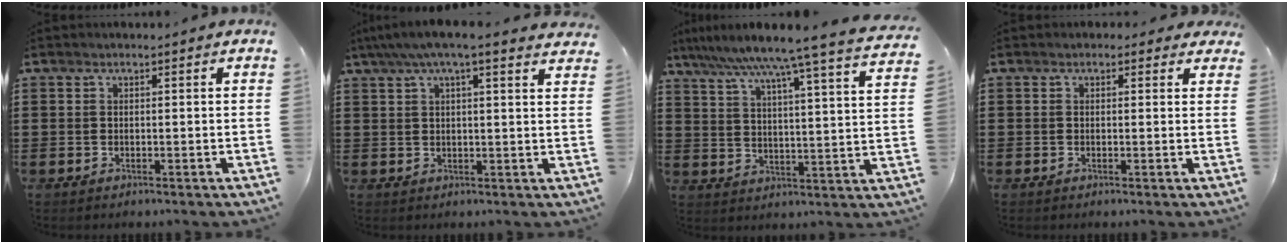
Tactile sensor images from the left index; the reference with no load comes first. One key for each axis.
{"total": 4.7, "fx": 3.6, "fy": 0.4, "fz": 3.0, "tx": -0.070, "ty": -0.004, "tz": 0.061}
{"total": 7.7, "fx": 6.8, "fy": -1.5, "fz": 3.4, "tx": -0.091, "ty": -0.052, "tz": 0.107}
{"total": 1.3, "fx": 0.7, "fy": 1.1, "fz": 0.3, "tx": -0.002, "ty": 0.005, "tz": 0.009}